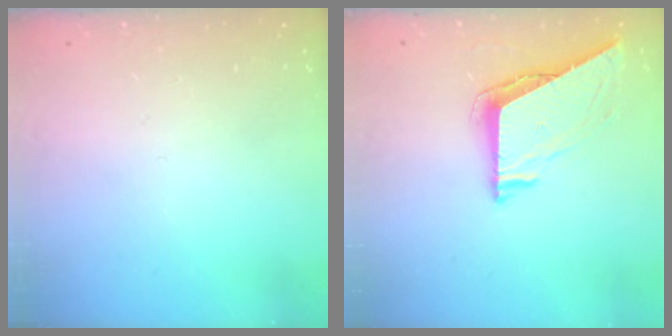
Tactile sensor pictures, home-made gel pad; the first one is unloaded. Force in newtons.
{"total": 7.1, "press": 7.1, "slide": 0.2}